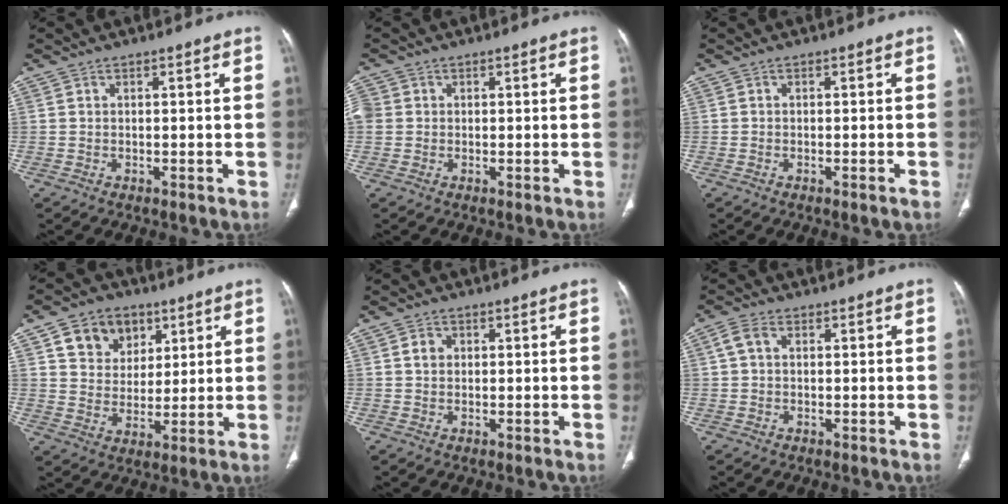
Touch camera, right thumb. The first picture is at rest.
{"total": 4.8, "force": [0.4, 4.3, 2.0], "torque": [-0.050, 0.016, 0.011]}
{"total": 1.1, "force": [-0.6, -0.1, 0.8], "torque": [-0.016, -0.002, -0.010]}
{"total": 10.9, "force": [5.1, 8.6, 4.3], "torque": [-0.037, -0.017, 0.089]}
{"total": 2.1, "force": [0.4, 1.8, 1.0], "torque": [-0.009, 0.004, 0.004]}
{"total": 3.0, "force": [0.6, 2.0, 2.1], "torque": [-0.045, 0.011, 0.011]}